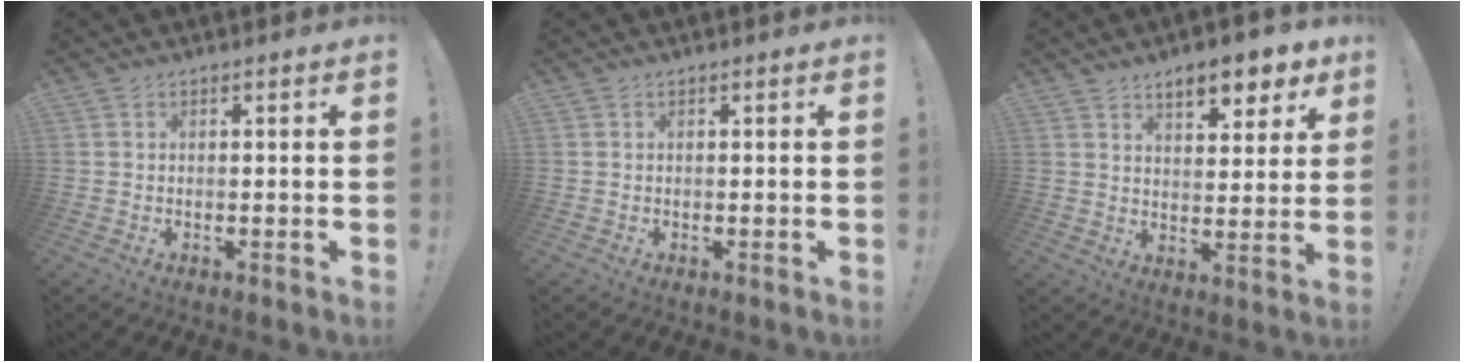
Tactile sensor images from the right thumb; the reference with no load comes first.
{"total": 0.0}
{"total": 8.9, "force": [6.3, 3.3, 5.4], "torque": [-0.064, -0.038, 0.108]}